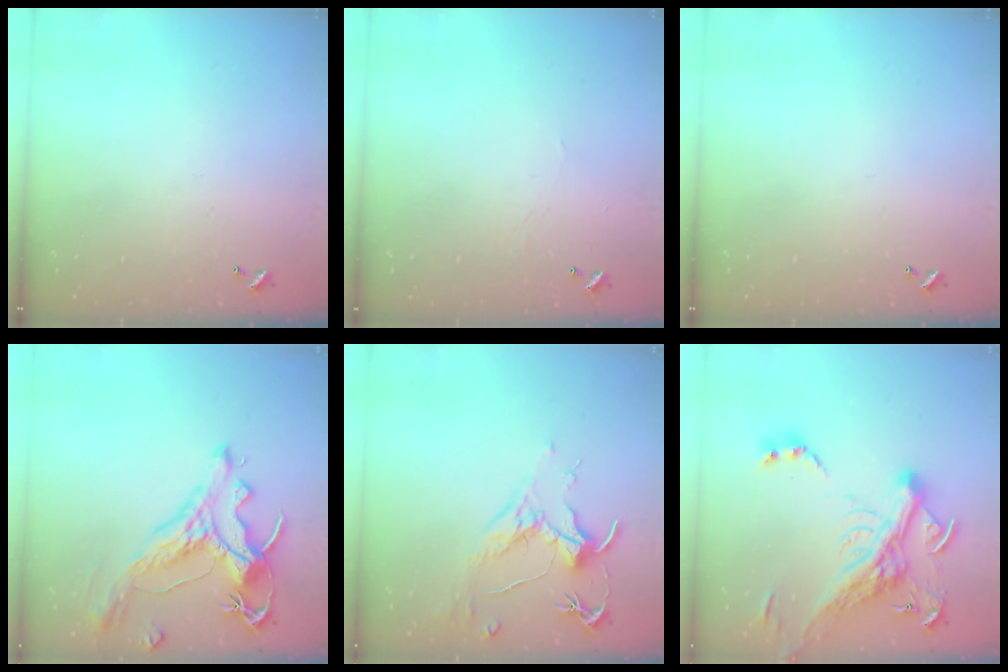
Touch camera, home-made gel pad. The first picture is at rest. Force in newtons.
{"total": 0.9, "press": 0.7, "slide": 0.4}
{"total": 0.0}
{"total": 3.8, "press": 3.4, "slide": 1.7}
{"total": 1.6, "press": 1.4, "slide": 0.9}
{"total": 14.9, "press": 14.6, "slide": 2.7}